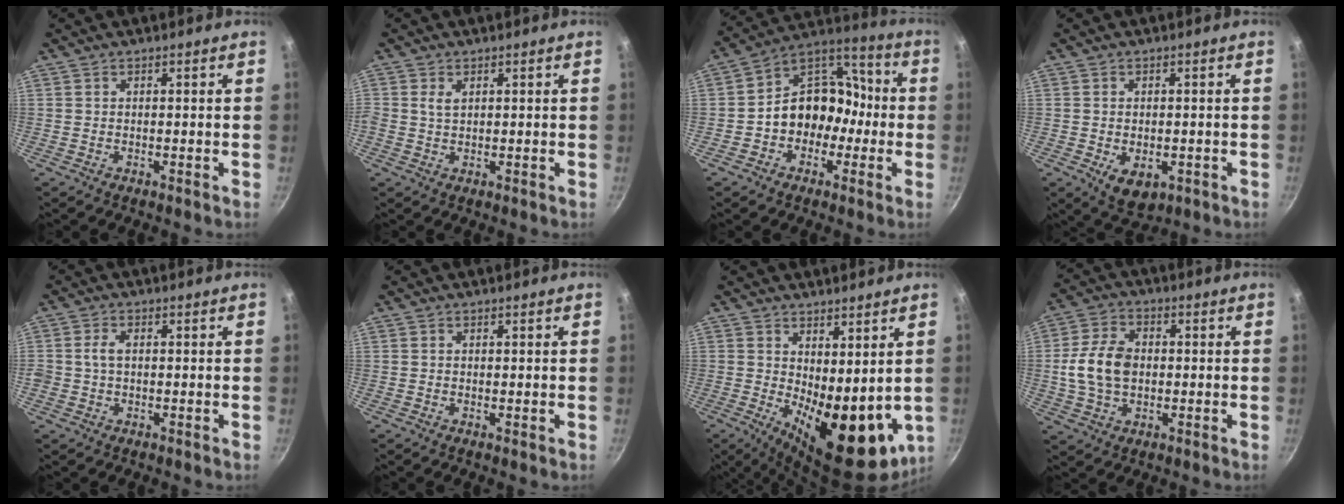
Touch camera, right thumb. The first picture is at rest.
{"total": 2.0, "force": [0.7, 1.3, 1.3], "torque": [-0.025, -0.001, 0.012]}
{"total": 13.7, "force": [-2.7, 11.1, 7.5], "torque": [-0.056, 0.065, -0.058]}
{"total": 6.2, "force": [-1.6, 4.0, 4.4], "torque": [-0.055, -0.005, -0.013]}
{"total": 2.7, "force": [0.0, 1.8, 1.9], "torque": [-0.033, 0.009, -0.001]}
{"total": 0.0}
{"total": 15.2, "force": [0.8, 7.0, 13.5], "torque": [-0.150, -0.031, 0.032]}
{"total": 10.3, "force": [0.0, 7.2, 7.3], "torque": [-0.128, 0.018, -0.006]}